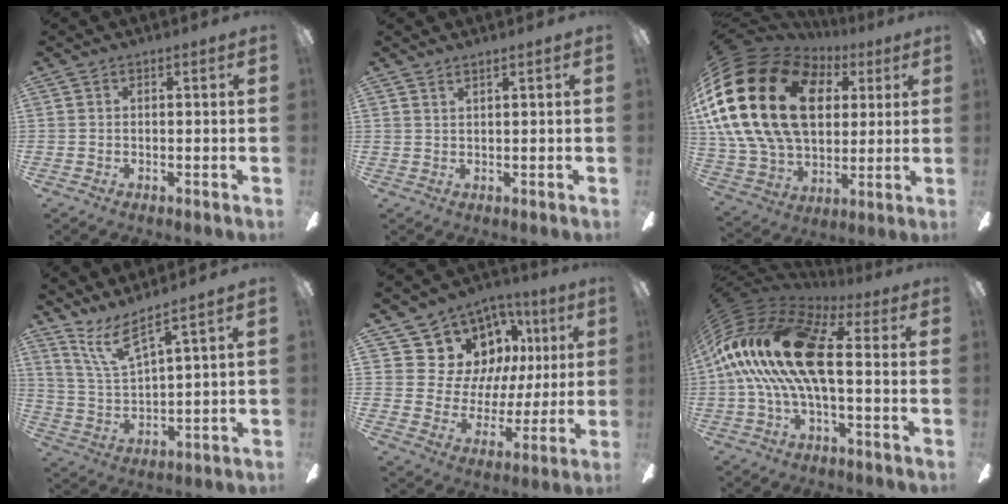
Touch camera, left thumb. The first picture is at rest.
{"total": 1.2, "force": [1.2, -0.1, 0.5], "torque": [-0.012, -0.001, 0.021]}
{"total": 30.2, "force": [6.9, 21.5, 20.1], "torque": [-0.421, -0.014, 0.135]}
{"total": 10.4, "force": [7.9, 2.2, 6.5], "torque": [-0.143, -0.035, 0.145]}
{"total": 13.7, "force": [7.3, 11.0, 3.8], "torque": [-0.081, -0.047, 0.153]}
{"total": 22.7, "force": [0.7, 9.9, 20.5], "torque": [-0.415, 0.016, 0.011]}